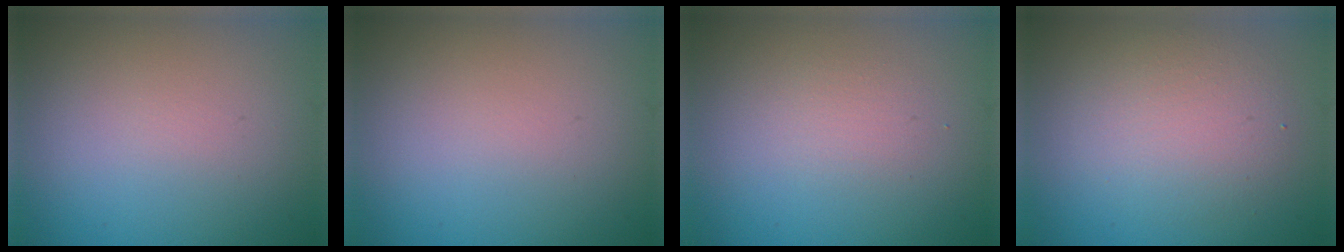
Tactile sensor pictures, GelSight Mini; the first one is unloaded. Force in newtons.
{"total": 0.0}
{"total": 1.1, "press": 1.1, "slide": 0.1}
{"total": 3.7, "press": 3.7, "slide": 0.2}